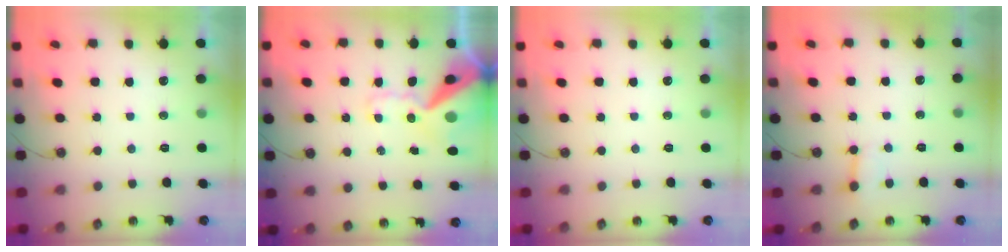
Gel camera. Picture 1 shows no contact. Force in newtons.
{"total": 17.5, "press": 17.3, "slide": 2.8}
{"total": 0.0}
{"total": 3.0, "press": 2.9, "slide": 0.3}